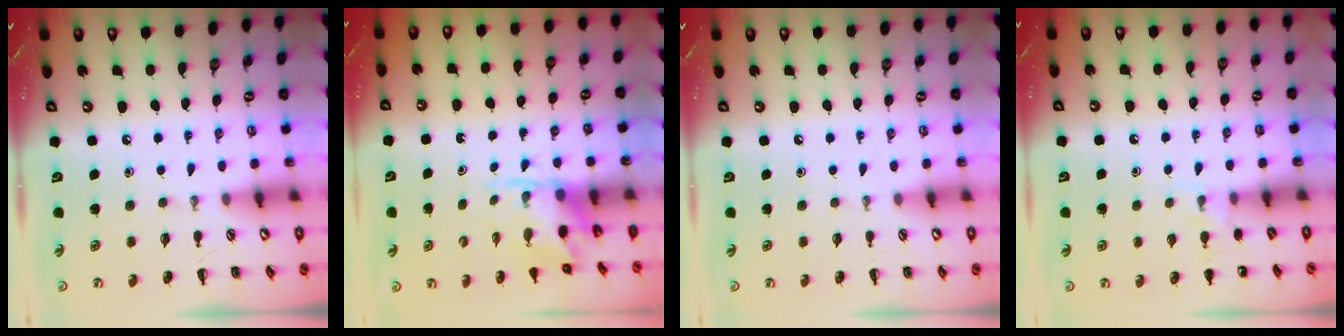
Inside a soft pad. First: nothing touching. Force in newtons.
{"total": 4.8, "press": 4.7, "slide": 0.4}
{"total": 0.0}
{"total": 4.8, "press": 4.5, "slide": 1.6}